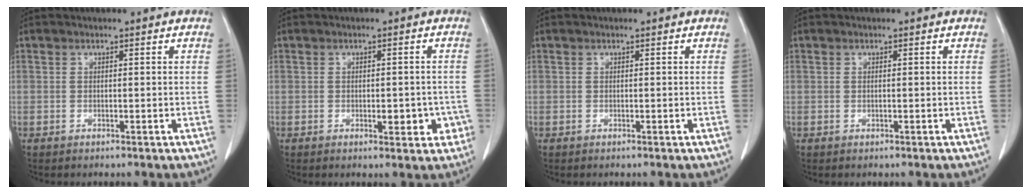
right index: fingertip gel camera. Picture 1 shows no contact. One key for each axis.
{"total": 4.1, "fx": -1.4, "fy": 1.9, "fz": 3.3, "tx": -0.035, "ty": 0.002, "tz": -0.013}
{"total": 0.0}
{"total": 0.0}